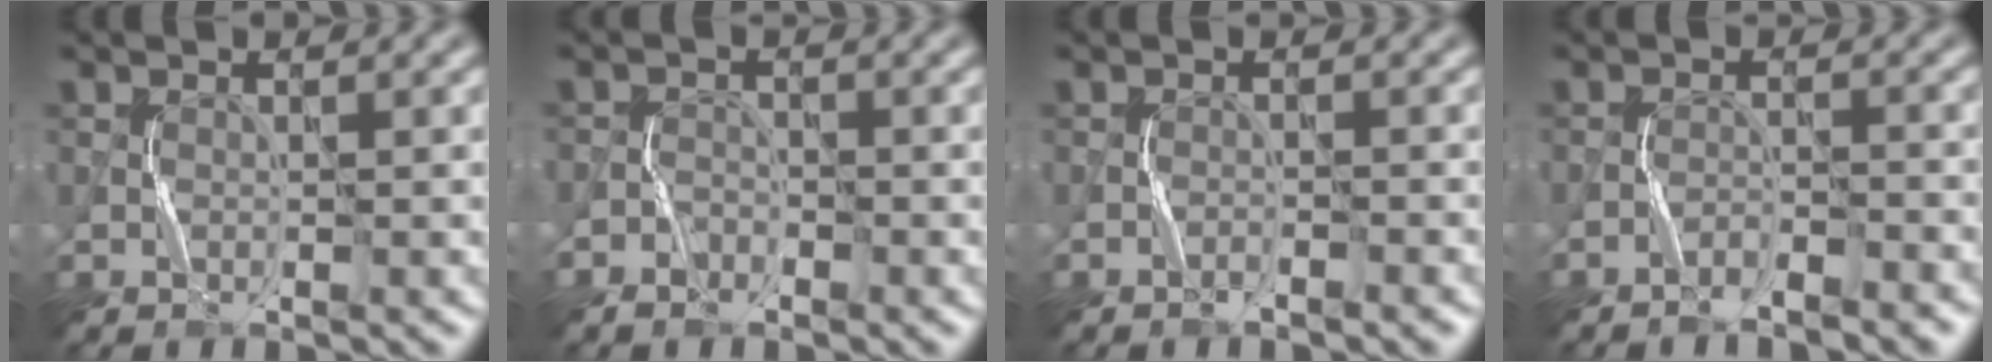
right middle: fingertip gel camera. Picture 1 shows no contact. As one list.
[{"total": 1.3, "force": [-1.1, 0.7, 0.1], "torque": [-0.004, 0.007, -0.022]}, {"total": 0.9, "force": [-0.8, 0.0, 0.2], "torque": [-0.008, 0.004, -0.013]}, {"total": 2.3, "force": [-2.2, 0.1, 0.6], "torque": [-0.018, 0.006, -0.034]}]